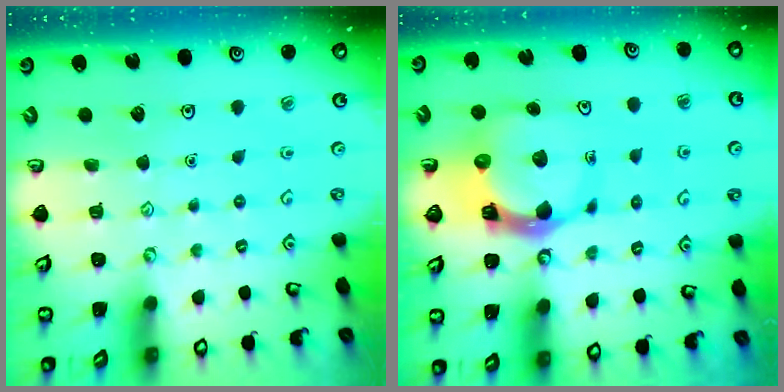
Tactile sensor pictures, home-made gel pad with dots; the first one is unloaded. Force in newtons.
{"total": 8.2, "press": 8.1, "slide": 1.3}